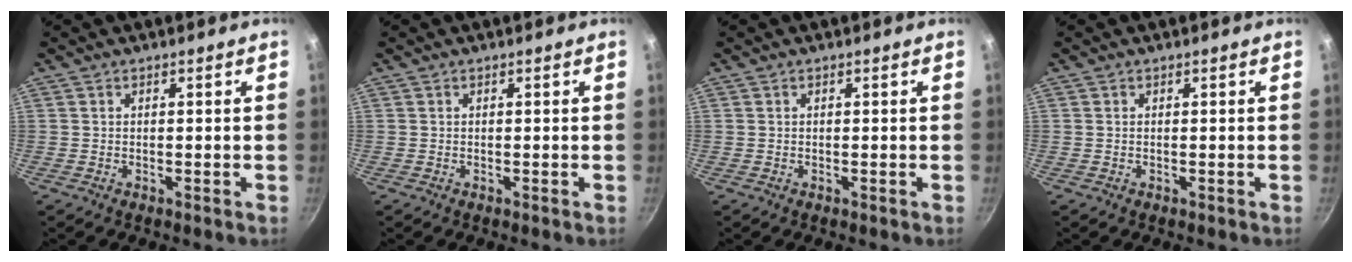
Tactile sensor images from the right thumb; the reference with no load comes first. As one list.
[{"total": 0.0}, {"total": 0.0}, {"total": 0.0}]